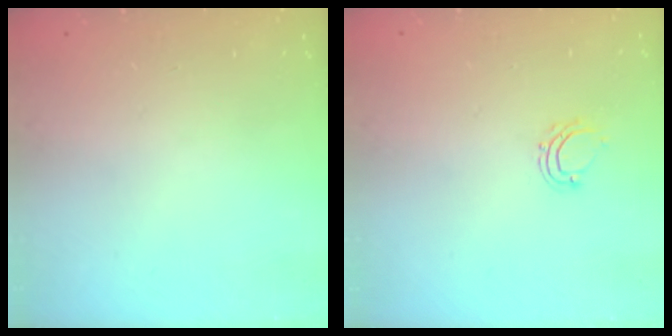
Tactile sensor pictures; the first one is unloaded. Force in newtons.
{"total": 4.5, "press": 4.4, "slide": 0.6}